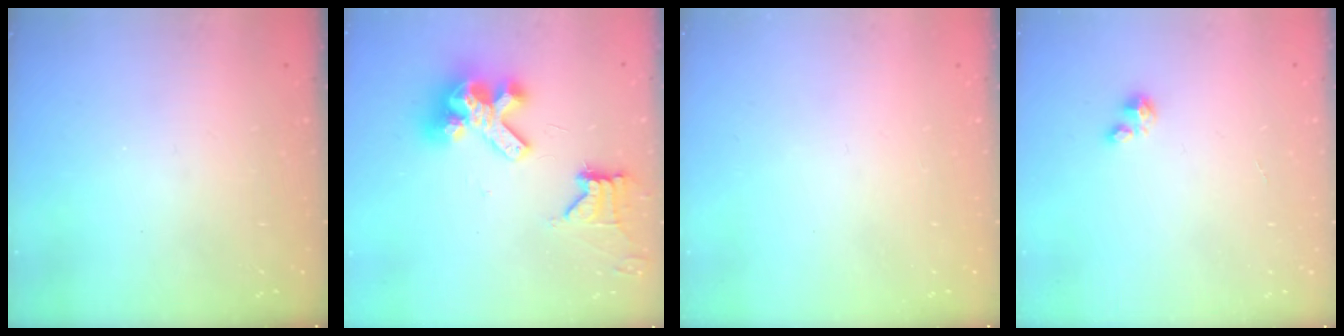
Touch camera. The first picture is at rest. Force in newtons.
{"total": 12.5, "press": 12.4, "slide": 1.6}
{"total": 0.0}
{"total": 0.7, "press": 0.7, "slide": 0.2}